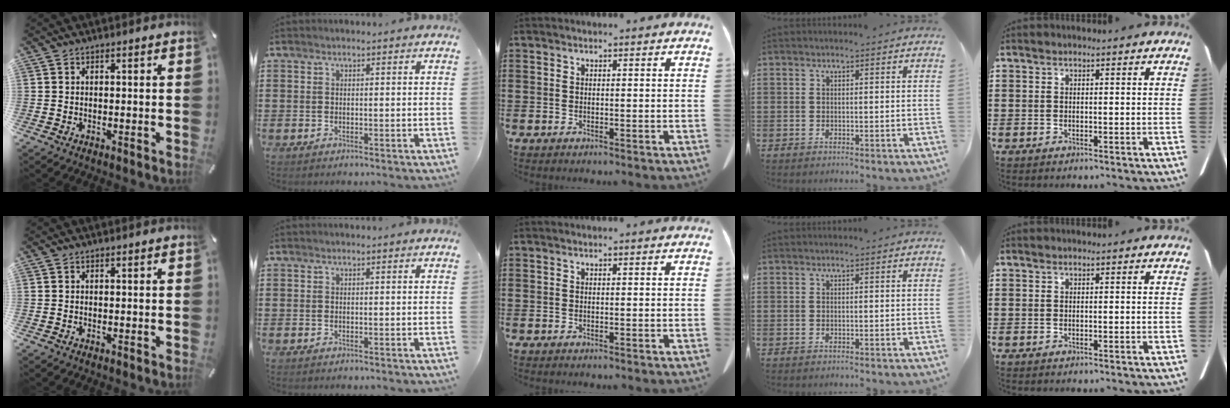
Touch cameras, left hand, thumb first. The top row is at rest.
{}